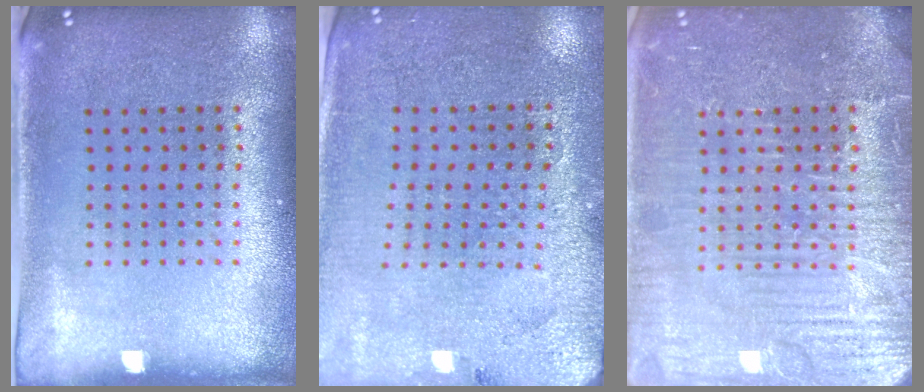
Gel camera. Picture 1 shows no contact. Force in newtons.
{"total": 2.8, "press": 2.8, "slide": 0.5}
{"total": 7.0, "press": 6.9, "slide": 0.9}